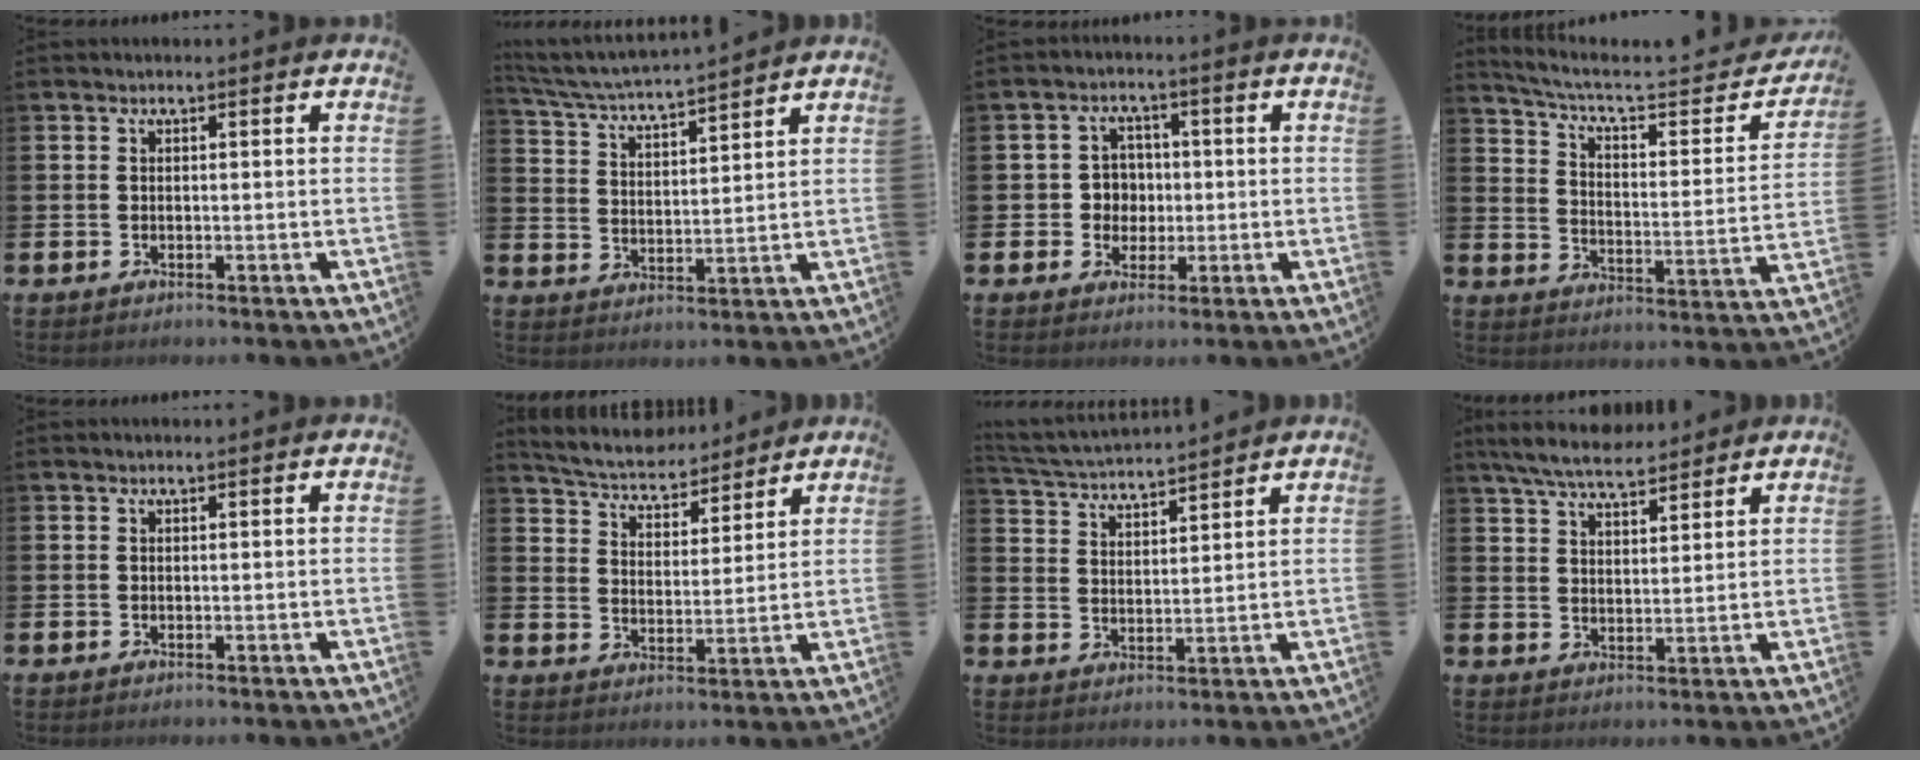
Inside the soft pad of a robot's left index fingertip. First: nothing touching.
{"total": 4.6, "force": [4.6, -0.3, 0.8], "torque": [-0.040, -0.039, 0.076]}
{"total": 3.7, "force": [0.4, 3.6, 0.7], "torque": [-0.017, 0.005, -0.002]}
{"total": 6.1, "force": [5.1, 1.4, 3.0], "torque": [-0.084, -0.037, 0.078]}
{"total": 0.0}
{"total": 5.2, "force": [5.0, 1.4, 0.5], "torque": [-0.042, -0.038, 0.084]}
{"total": 4.1, "force": [4.1, 0.3, 0.2], "torque": [-0.026, -0.030, 0.071]}
{"total": 6.8, "force": [6.4, 1.3, 2.0], "torque": [-0.056, -0.021, 0.115]}